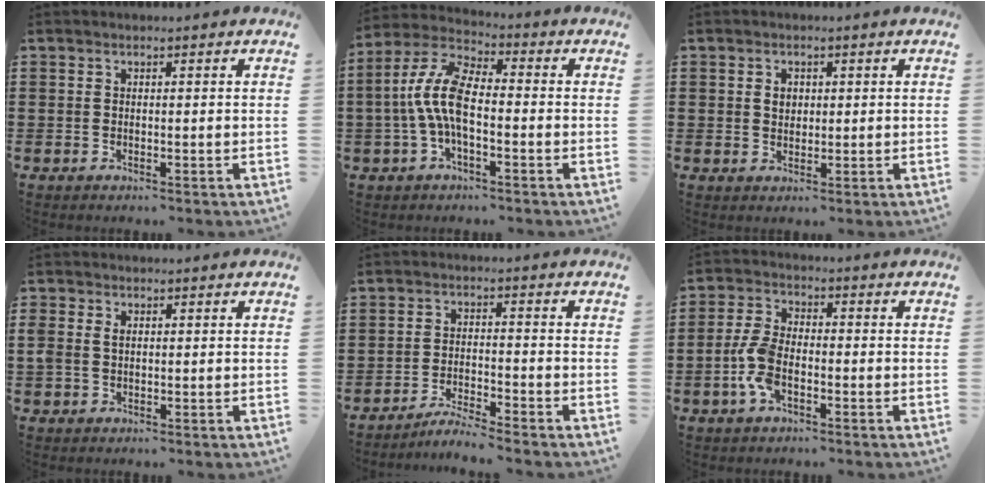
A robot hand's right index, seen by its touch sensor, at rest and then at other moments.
{"total": 8.9, "force": [-1.1, 3.7, 8.0], "torque": [-0.194, -0.007, -0.028]}
{"total": 2.0, "force": [0.4, 1.5, 1.2], "torque": [-0.027, 0.009, 0.006]}
{"total": 1.5, "force": [0.3, 1.2, 1.0], "torque": [-0.022, 0.008, 0.004]}
{"total": 3.7, "force": [-3.6, -0.4, 0.7], "torque": [-0.017, 0.001, -0.073]}
{"total": 6.1, "force": [-2.1, 2.9, 4.9], "torque": [-0.127, -0.003, -0.049]}